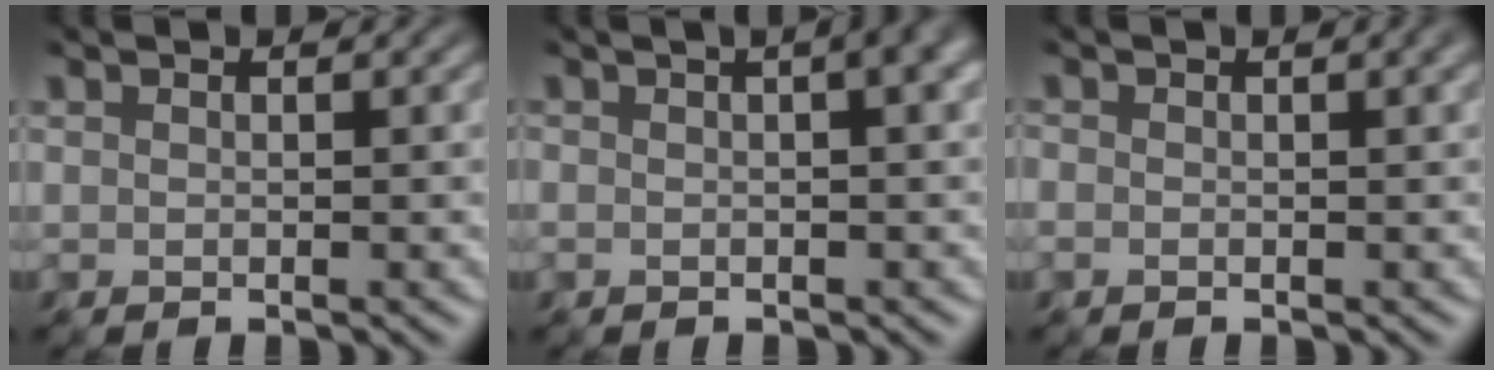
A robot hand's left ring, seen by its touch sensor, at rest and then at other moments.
{"total": 2.8, "force": [0.3, 0.5, 2.7], "torque": [-0.032, 0.008, 0.002]}
{"total": 1.5, "force": [0.2, 0.7, 1.3], "torque": [-0.016, -0.001, 0.000]}